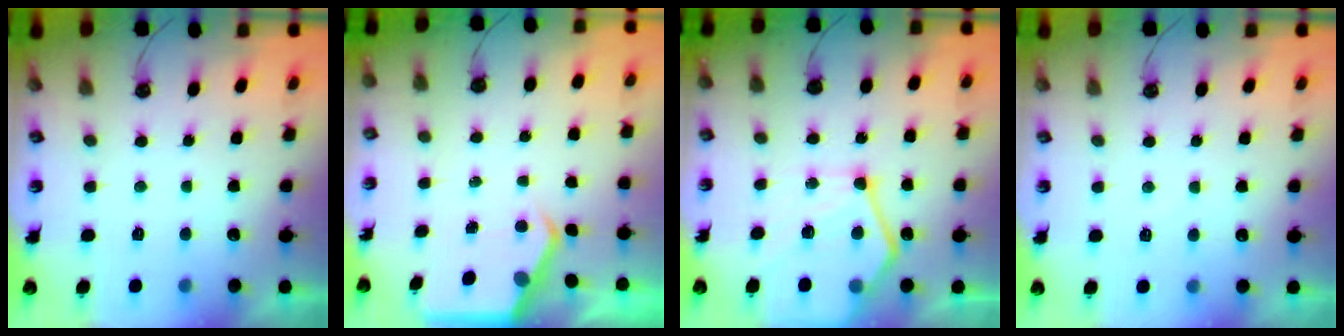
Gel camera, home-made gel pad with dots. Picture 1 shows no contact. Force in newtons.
{"total": 4.2, "press": 4.1, "slide": 0.6}
{"total": 17.2, "press": 17.1, "slide": 1.8}
{"total": 3.5, "press": 3.5, "slide": 0.5}